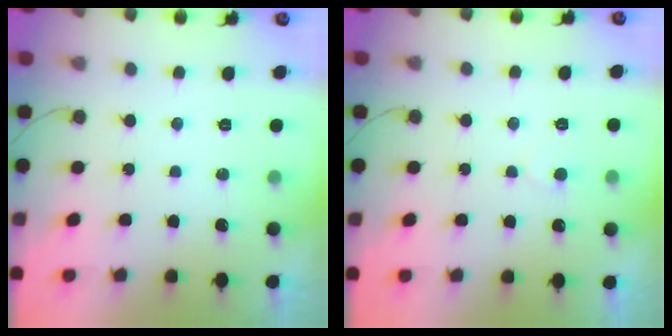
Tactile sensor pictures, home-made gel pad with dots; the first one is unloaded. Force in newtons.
{"total": 3.8, "press": 3.8, "slide": 0.3}